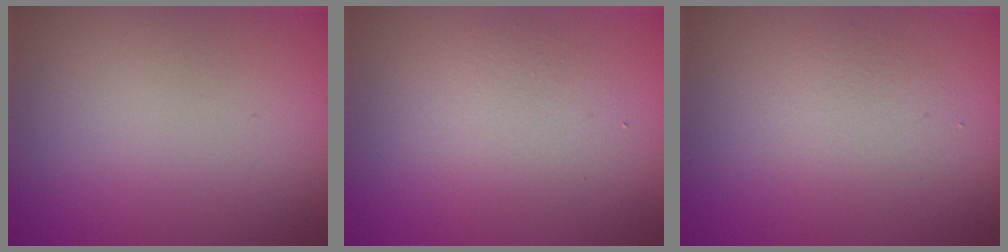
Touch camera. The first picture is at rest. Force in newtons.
{"total": 2.6, "press": 2.6, "slide": 0.1}
{"total": 1.9, "press": 1.9, "slide": 0.1}